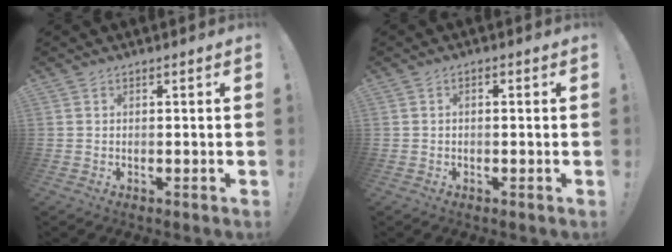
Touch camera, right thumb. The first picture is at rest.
{"total": 1.0, "force": [-0.6, 0.2, 0.7], "torque": [-0.014, 0.004, -0.011]}